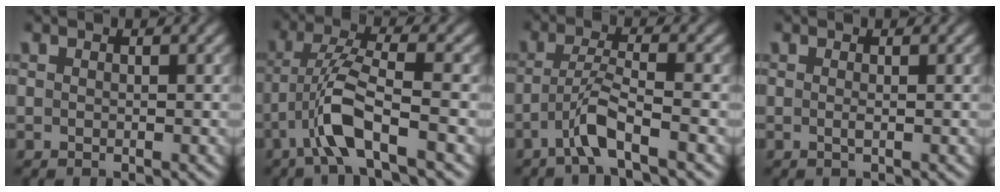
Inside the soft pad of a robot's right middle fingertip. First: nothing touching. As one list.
[{"total": 5.6, "force": [-2.8, 1.1, 4.7], "torque": [-0.095, 0.010, -0.059]}, {"total": 3.7, "force": [-2.1, 0.4, 2.9], "torque": [-0.057, 0.011, -0.050]}, {"total": 0.6, "force": [0.0, 0.1, 0.6], "torque": [-0.014, -0.002, -0.001]}]